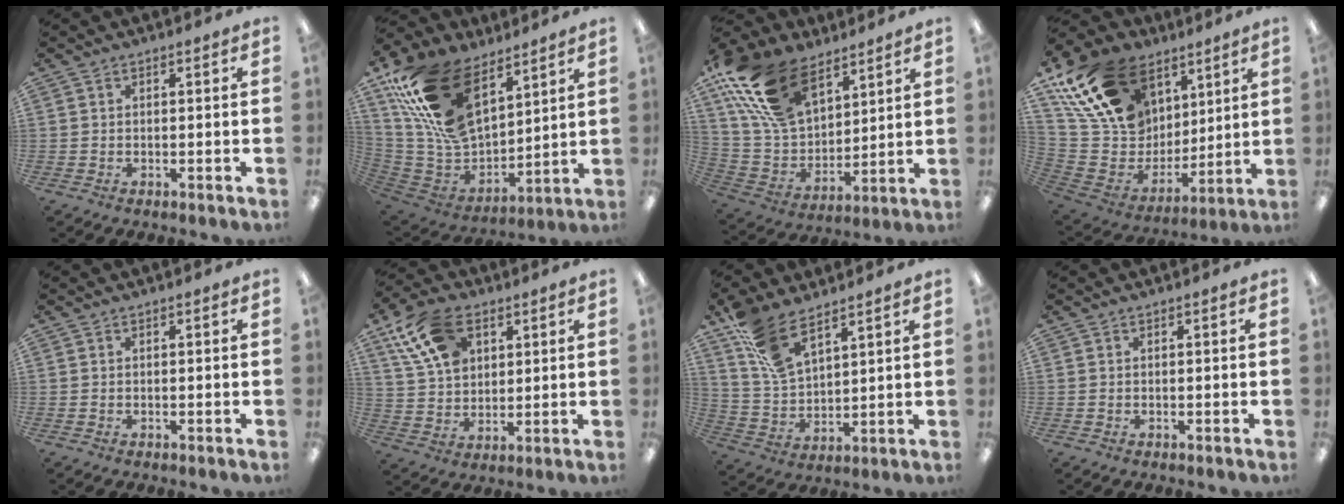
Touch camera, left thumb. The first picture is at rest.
{"total": 26.1, "force": [13.7, 15.1, 16.3], "torque": [-0.329, -0.053, 0.259]}
{"total": 22.8, "force": [14.2, 12.5, 12.8], "torque": [-0.278, -0.055, 0.266]}
{"total": 24.1, "force": [14.4, 15.5, 11.5], "torque": [-0.247, -0.063, 0.280]}
{"total": 0.0}
{"total": 14.8, "force": [7.4, 9.5, 8.6], "torque": [-0.167, -0.005, 0.140]}
{"total": 12.0, "force": [8.7, 4.8, 6.7], "torque": [-0.144, -0.033, 0.167]}
{"total": 0.0}